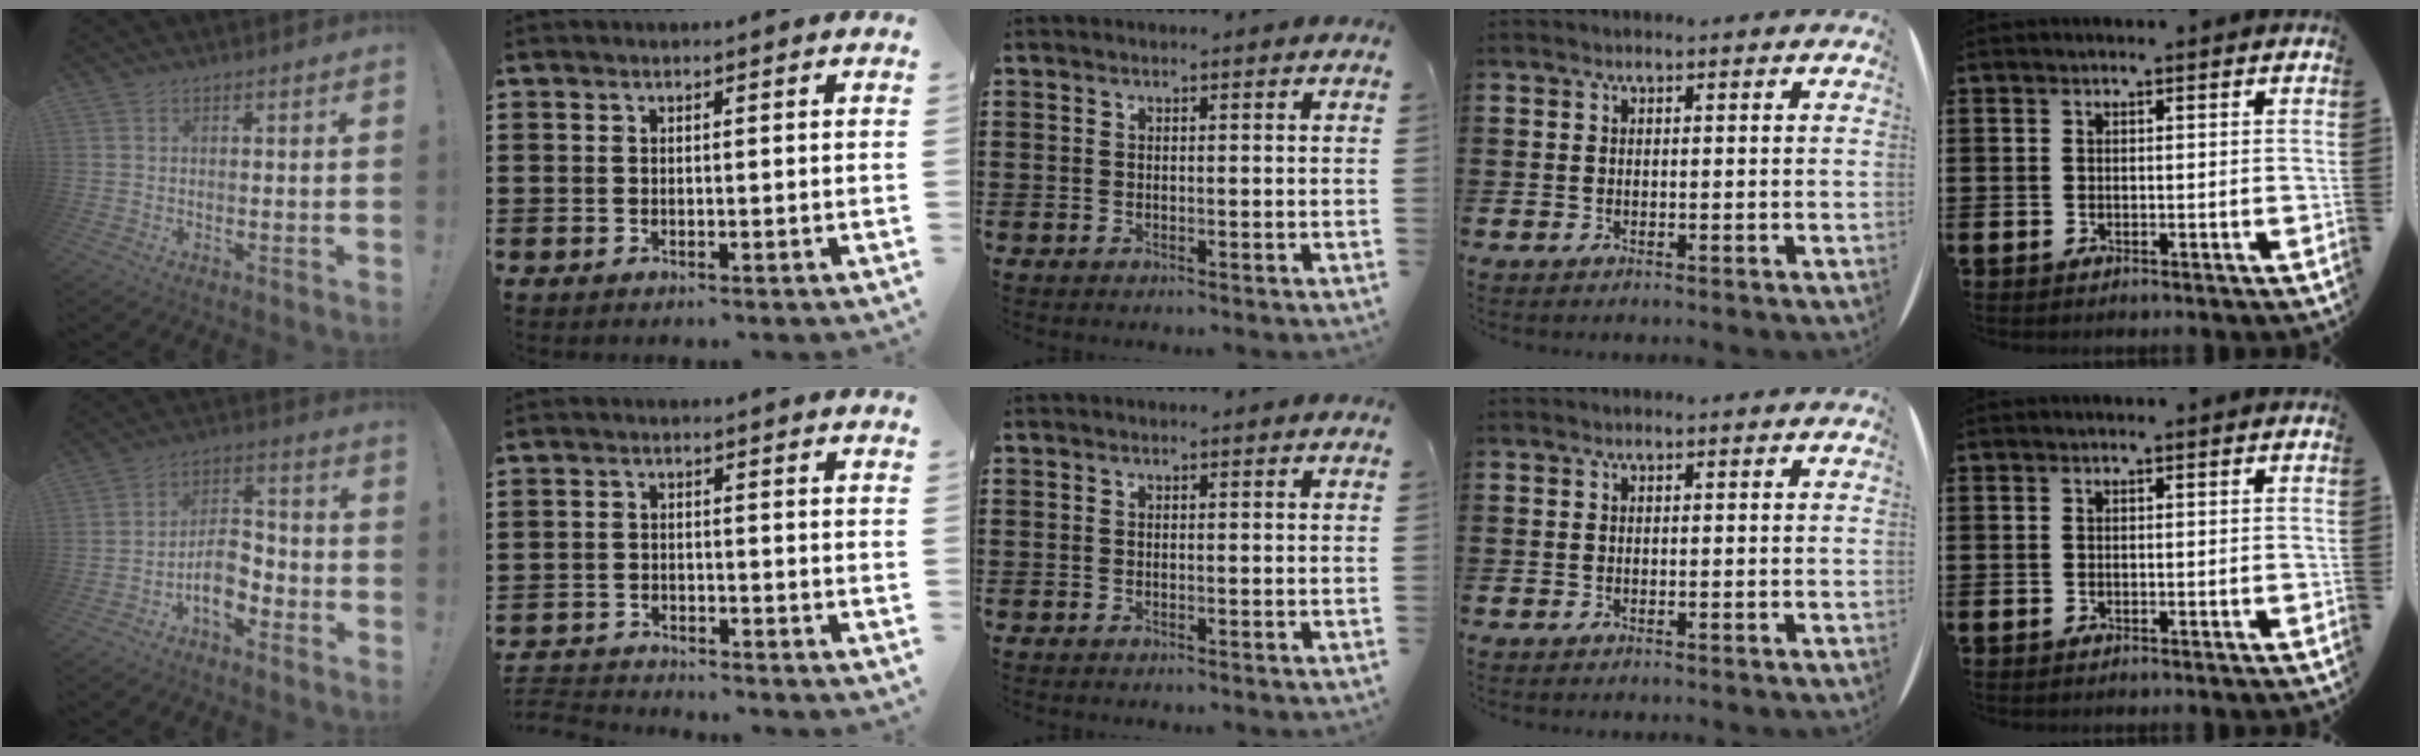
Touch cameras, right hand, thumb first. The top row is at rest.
{"thumb": {"total": 9.6, "force": [-5.1, 5.6, 5.8], "torque": [-0.096, 0.030, -0.090]}, "index": {"total": 3.1, "force": [-3.1, 0.0, -0.4], "torque": [-0.002, -0.002, -0.067]}}